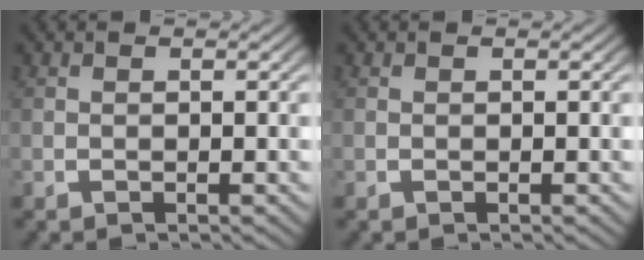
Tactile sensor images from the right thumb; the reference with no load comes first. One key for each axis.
{"total": 0.0}